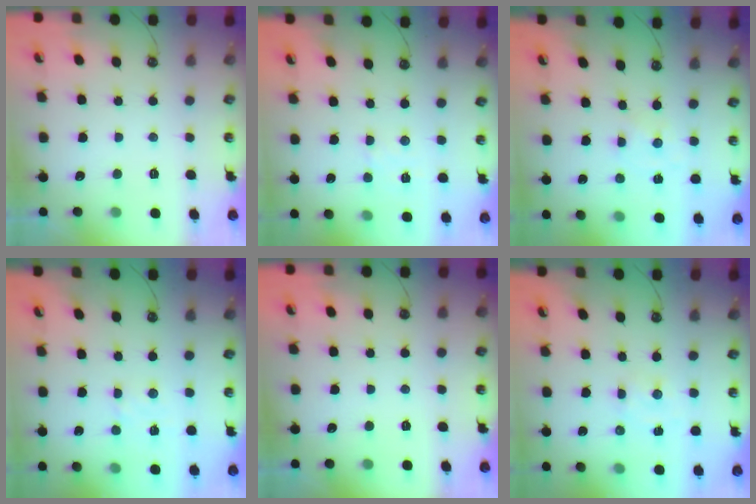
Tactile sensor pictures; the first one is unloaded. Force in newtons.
{"total": 1.7, "press": 1.6, "slide": 0.4}
{"total": 0.0}
{"total": 2.4, "press": 2.4, "slide": 0.4}
{"total": 0.0}
{"total": 3.1, "press": 3.1, "slide": 0.5}